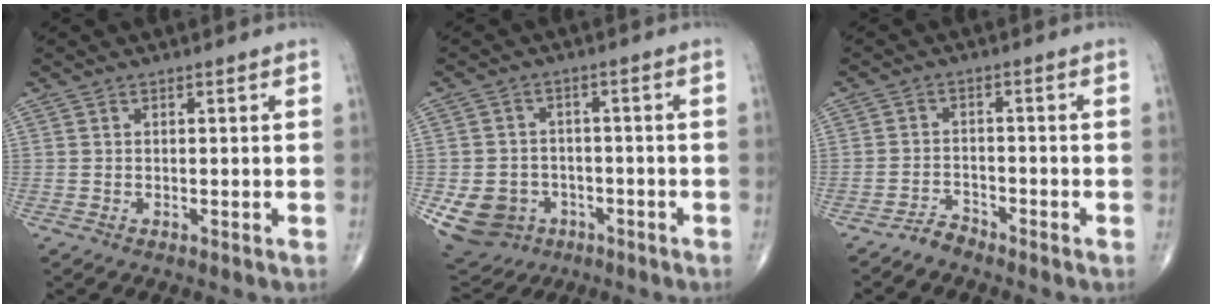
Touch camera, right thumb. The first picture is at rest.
{"total": 10.8, "force": [-3.9, 9.3, 3.9], "torque": [-0.076, 0.019, -0.050]}
{"total": 2.5, "force": [-2.4, 0.7, 0.0], "torque": [0.005, 0.005, -0.048]}